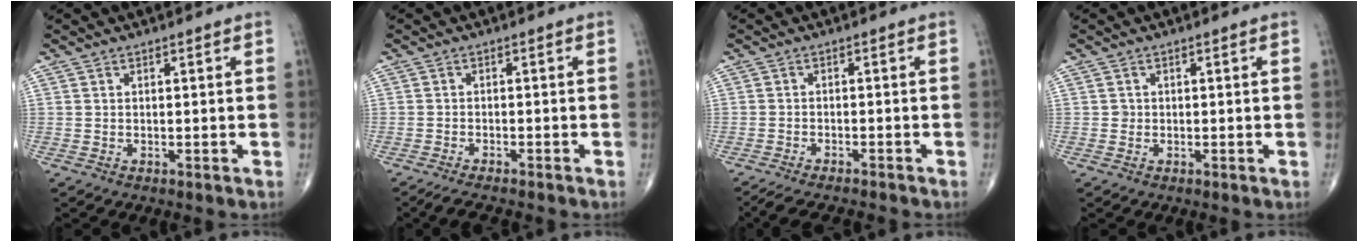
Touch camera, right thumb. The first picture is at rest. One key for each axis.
{"total": 4.4, "fx": -3.8, "fy": 0.6, "fz": 2.0, "tx": -0.043, "ty": 0.002, "tz": -0.066}
{"total": 7.3, "fx": -6.7, "fy": 1.2, "fz": 2.8, "tx": -0.049, "ty": 0.019, "tz": -0.105}
{"total": 0.8, "fx": -0.1, "fy": 0.8, "fz": 0.1, "tx": 0.002, "ty": 0.003, "tz": -0.002}